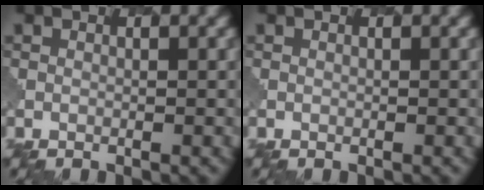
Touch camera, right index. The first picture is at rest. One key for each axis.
{"total": 0.0}